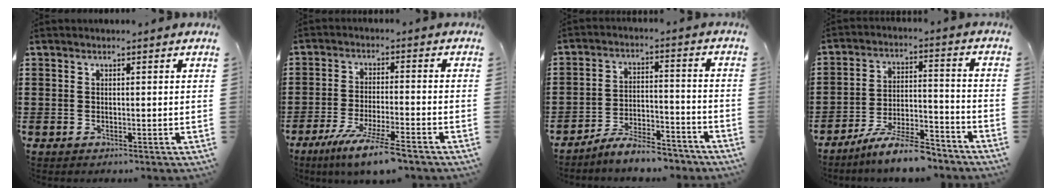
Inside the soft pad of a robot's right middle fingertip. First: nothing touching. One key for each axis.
{"total": 7.1, "fx": -5.6, "fy": -0.1, "fz": 4.4, "tx": -0.087, "ty": -0.018, "tz": -0.101}
{"total": 6.4, "fx": -6.1, "fy": 0.6, "fz": 2.1, "tx": -0.037, "ty": 0.005, "tz": -0.115}
{"total": 9.3, "fx": -8.2, "fy": 0.9, "fz": 4.4, "tx": -0.078, "ty": 0.014, "tz": -0.154}